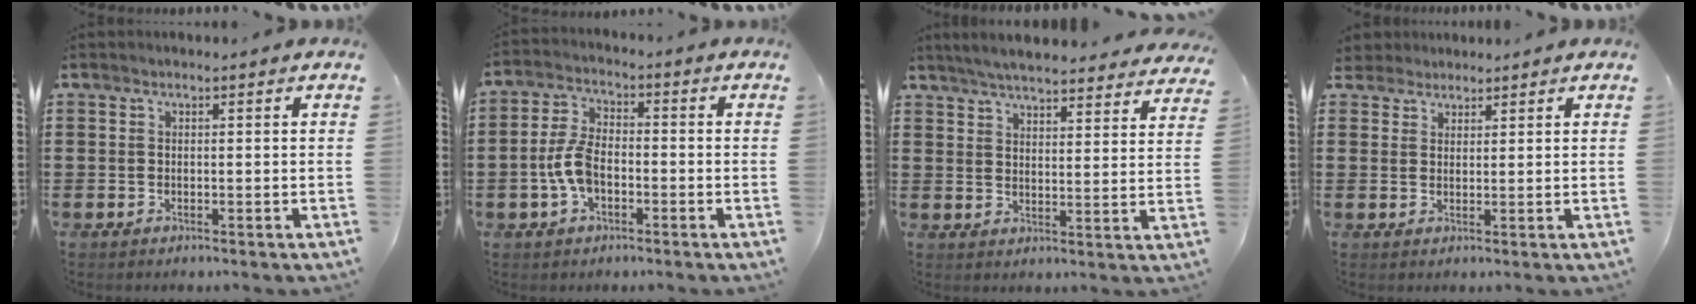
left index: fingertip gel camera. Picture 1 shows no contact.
{"total": 6.1, "force": [-1.8, 3.3, 4.8], "torque": [-0.125, -0.001, -0.044]}
{"total": 5.3, "force": [5.2, 0.0, 1.3], "torque": [-0.044, -0.025, 0.092]}
{"total": 2.2, "force": [1.9, 1.1, -0.1], "torque": [-0.006, 0.009, 0.038]}